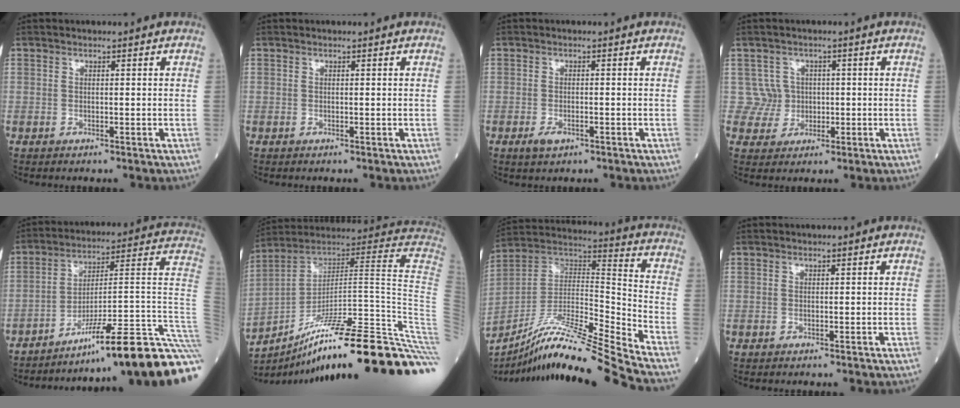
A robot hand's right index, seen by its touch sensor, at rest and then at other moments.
{"total": 0.0}
{"total": 2.2, "force": [-1.1, 1.1, 1.6], "torque": [-0.029, 0.000, -0.015]}
{"total": 4.1, "force": [0.6, 4.0, -0.7], "torque": [0.031, 0.010, 0.008]}
{"total": 25.3, "force": [-18.1, -0.8, 17.8], "torque": [-0.123, 0.015, -0.267]}
{"total": 32.1, "force": [-20.0, -1.0, 25.2], "torque": [-0.191, 0.020, -0.296]}
{"total": 20.8, "force": [-18.0, -2.2, 10.3], "torque": [-0.201, -0.006, -0.323]}
{"total": 0.0}